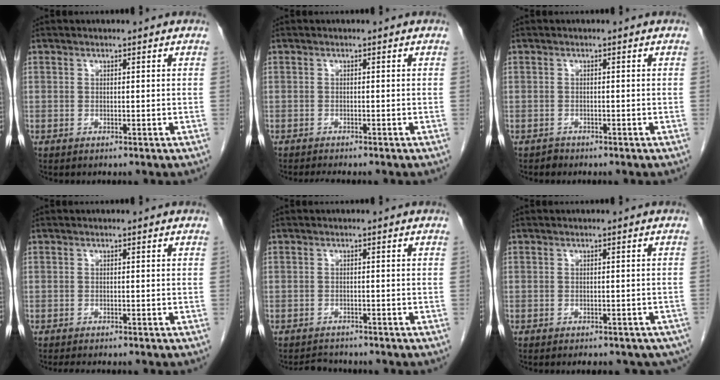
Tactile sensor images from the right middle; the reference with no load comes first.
{"total": 2.9, "force": [-2.6, 0.2, 1.3], "torque": [-0.019, -0.007, -0.036]}
{"total": 0.7, "force": [-0.6, 0.3, -0.2], "torque": [-0.003, -0.001, -0.013]}
{"total": 3.9, "force": [-3.4, 0.7, 1.8], "torque": [-0.026, -0.009, -0.043]}
{"total": 2.9, "force": [-2.8, 0.7, 0.1], "torque": [-0.006, -0.010, -0.044]}
{"total": 11.2, "force": [-8.7, 5.1, 4.9], "torque": [-0.082, -0.009, -0.087]}